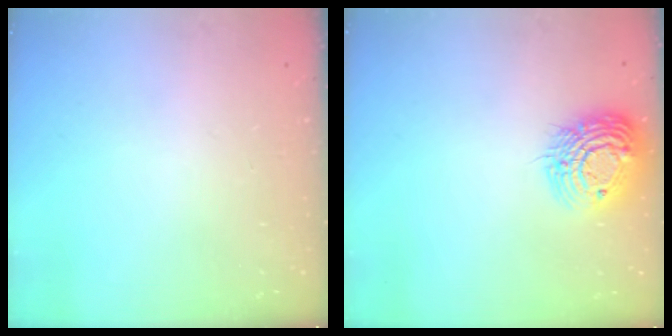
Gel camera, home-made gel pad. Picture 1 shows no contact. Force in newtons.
{"total": 14.5, "press": 14.4, "slide": 1.4}